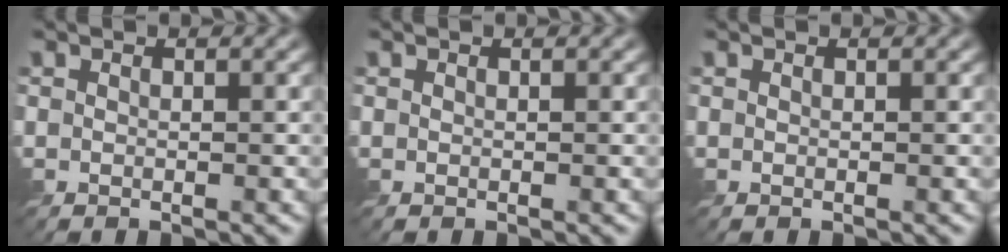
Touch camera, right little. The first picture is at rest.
{"total": 0.0}
{"total": 0.0}